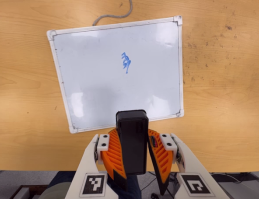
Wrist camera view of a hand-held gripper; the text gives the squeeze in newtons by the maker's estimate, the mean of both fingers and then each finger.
{"total": 10.8, "left": 10.3, "right": 11.3}